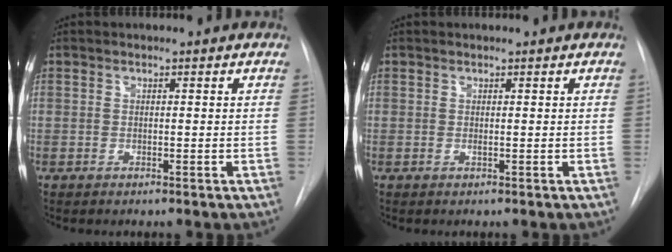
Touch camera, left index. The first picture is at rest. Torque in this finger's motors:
{"motor_torque": [0.21, -0.06, 0.02, 0.02]}